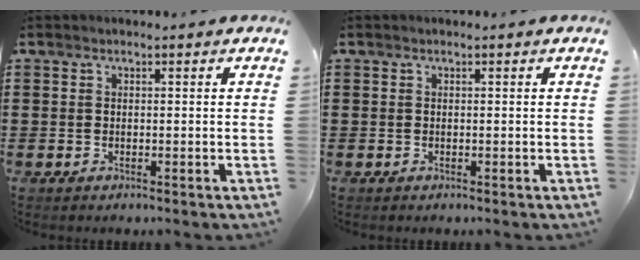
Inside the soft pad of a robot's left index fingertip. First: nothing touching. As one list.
[{"total": 0.0}]